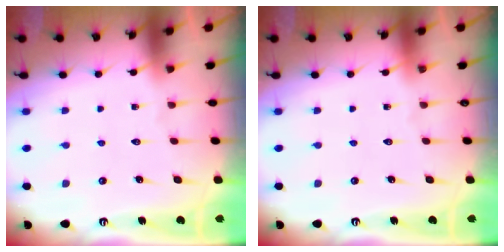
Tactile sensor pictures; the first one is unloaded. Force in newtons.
{"total": 0.0}